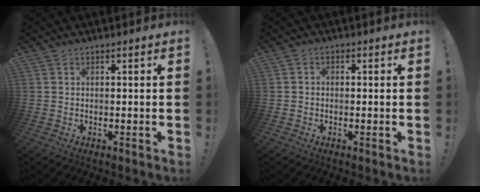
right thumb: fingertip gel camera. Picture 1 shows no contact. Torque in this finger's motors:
{"motor_torque": [-0.16, 0.08, -0.26, 0.01, -0.04]}